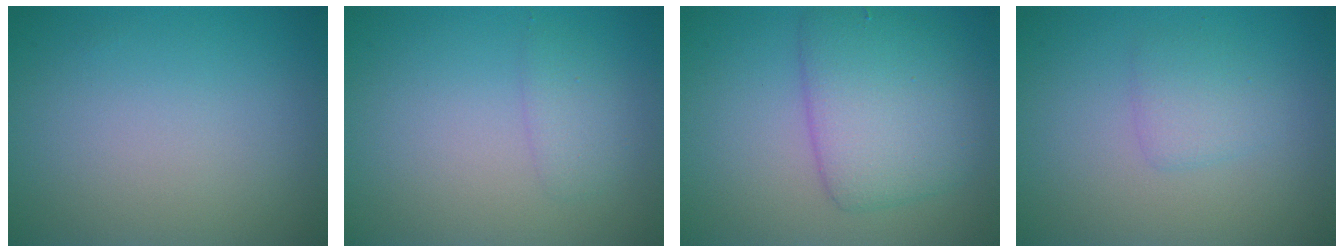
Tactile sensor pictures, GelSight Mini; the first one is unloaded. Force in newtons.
{"total": 1.4, "press": 1.4, "slide": 0.1}
{"total": 5.5, "press": 5.5, "slide": 0.2}
{"total": 1.8, "press": 1.8, "slide": 0.1}